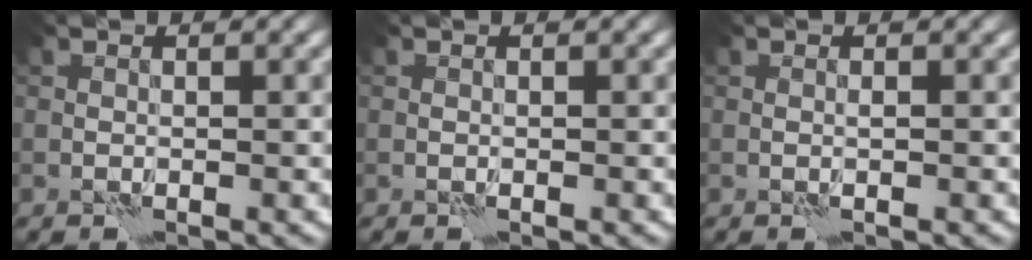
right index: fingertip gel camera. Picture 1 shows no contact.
{"total": 0.0}
{"total": 0.0}